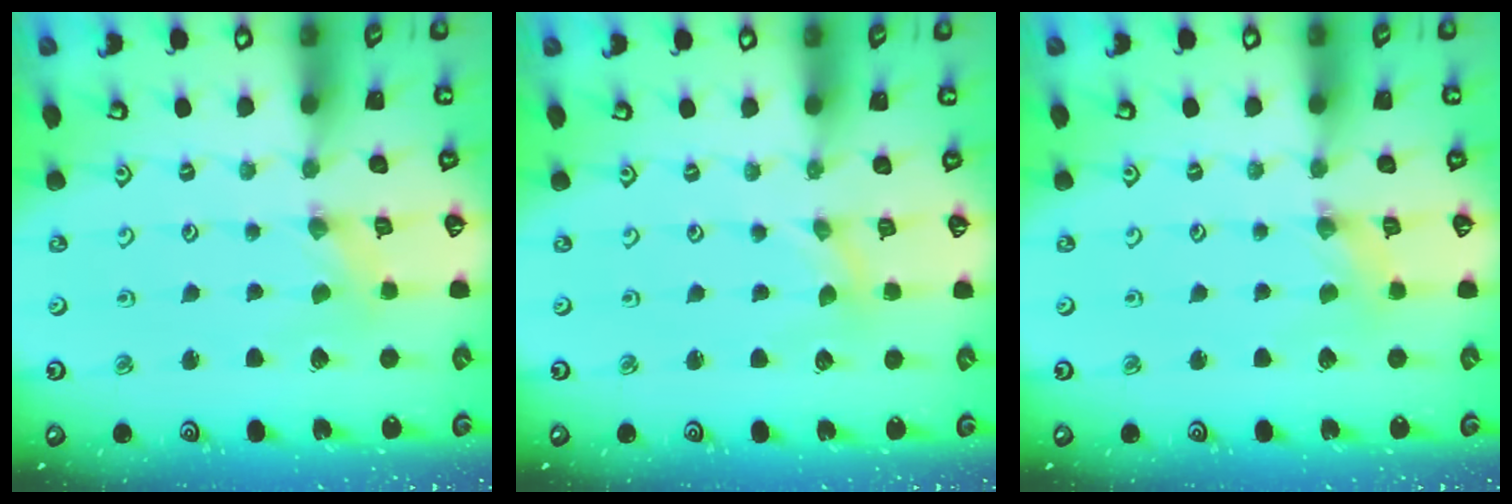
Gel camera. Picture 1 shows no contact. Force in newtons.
{"total": 0.0}
{"total": 1.3, "press": 1.3, "slide": 0.2}